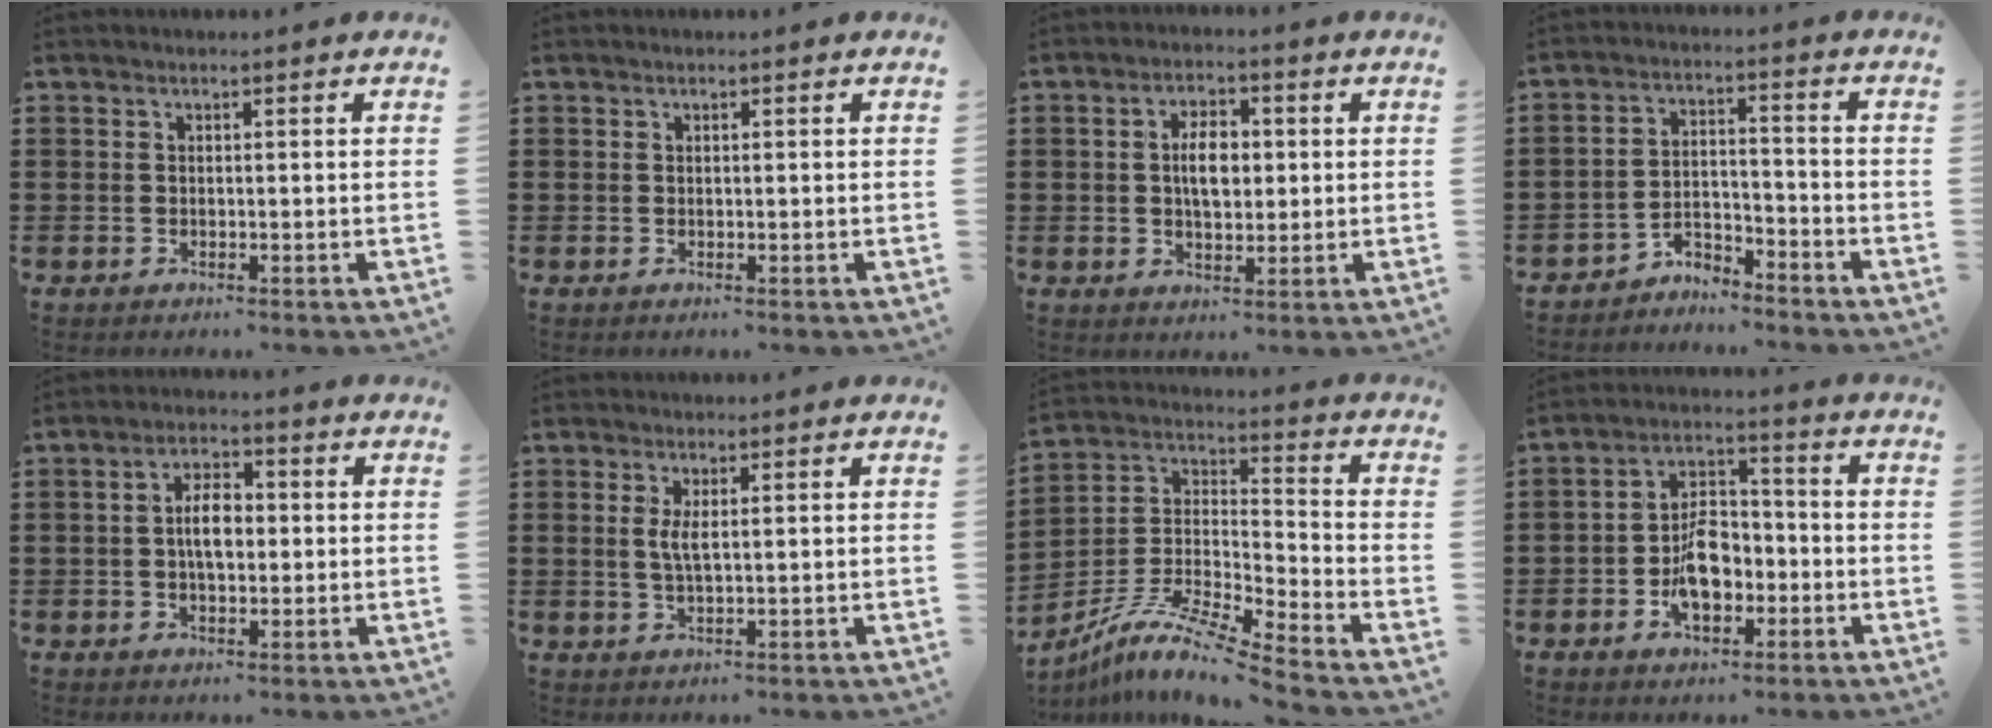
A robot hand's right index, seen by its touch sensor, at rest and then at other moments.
{"total": 0.0}
{"total": 5.3, "force": [0.4, 2.7, 4.6], "torque": [-0.077, 0.005, 0.001]}
{"total": 4.3, "force": [-4.2, 0.6, 0.2], "torque": [-0.011, 0.005, -0.089]}
{"total": 5.0, "force": [0.0, 2.4, 4.4], "torque": [-0.077, 0.006, -0.004]}
{"total": 2.7, "force": [0.6, 0.6, 2.5], "torque": [-0.051, 0.002, 0.010]}
{"total": 9.8, "force": [-8.2, 0.5, 5.2], "torque": [-0.114, -0.004, -0.171]}
{"total": 7.8, "force": [-2.3, 4.6, 5.9], "torque": [-0.111, 0.008, -0.044]}